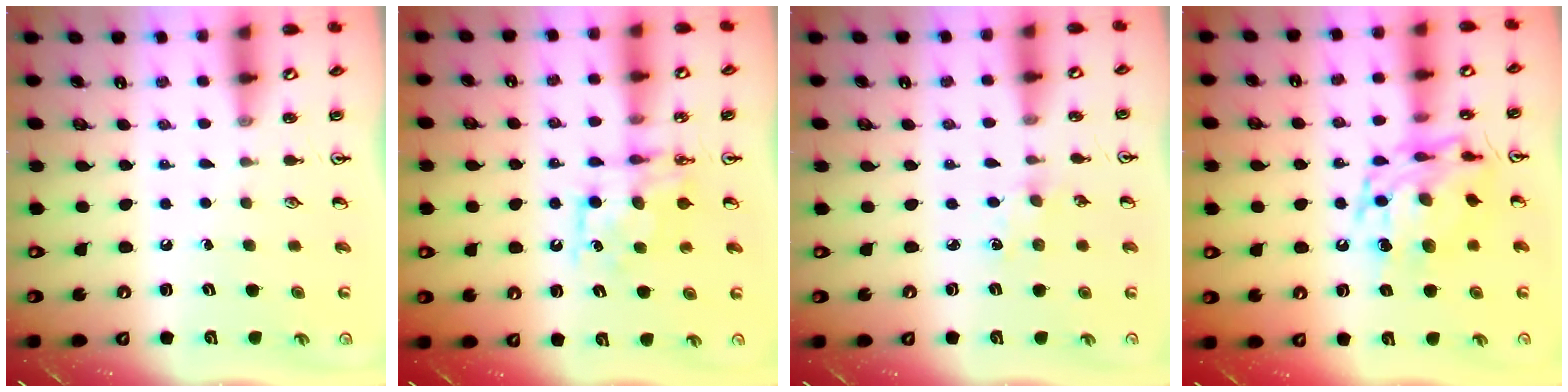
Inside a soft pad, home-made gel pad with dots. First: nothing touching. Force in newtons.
{"total": 7.7, "press": 7.7, "slide": 0.4}
{"total": 3.7, "press": 3.7, "slide": 0.5}
{"total": 14.2, "press": 14.2, "slide": 1.1}